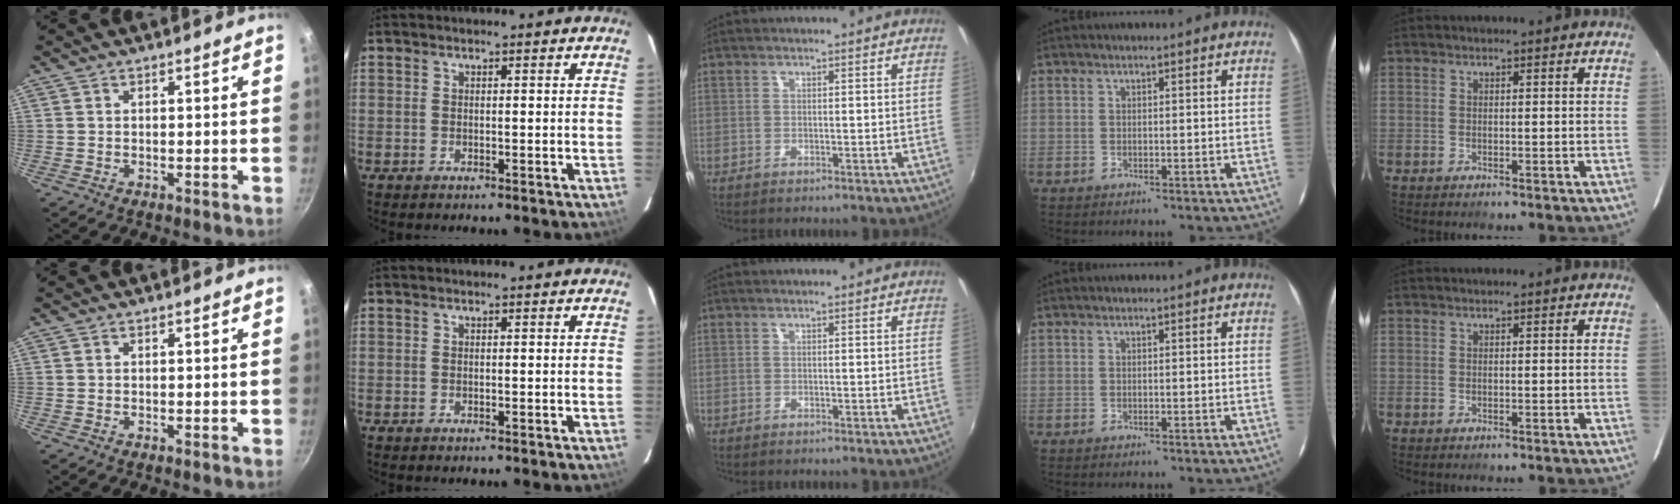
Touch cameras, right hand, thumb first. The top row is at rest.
{}